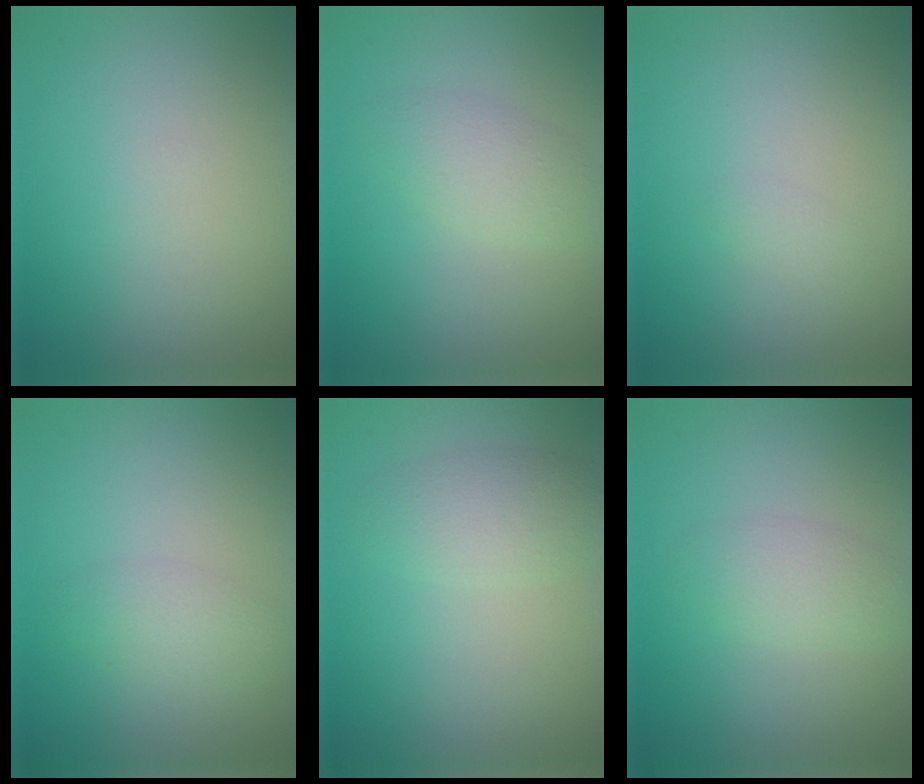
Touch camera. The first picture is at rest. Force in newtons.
{"total": 2.4, "press": 2.4, "slide": 0.1}
{"total": 0.5, "press": 0.5, "slide": 0.0}
{"total": 1.8, "press": 1.8, "slide": 0.1}
{"total": 2.6, "press": 2.6, "slide": 0.1}
{"total": 1.5, "press": 1.5, "slide": 0.0}